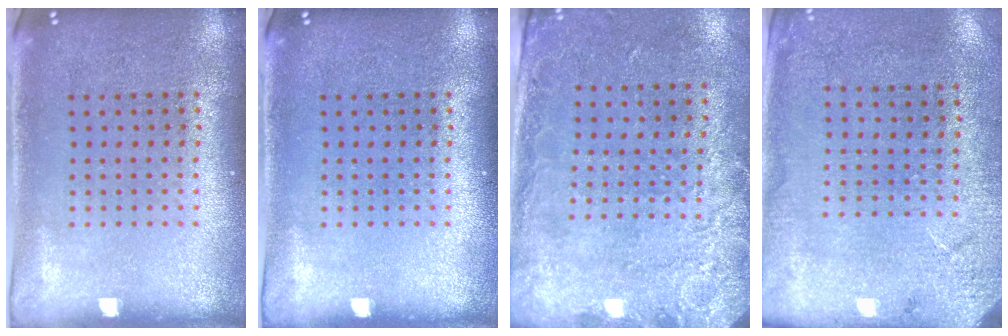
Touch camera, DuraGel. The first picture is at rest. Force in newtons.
{"total": 0.0}
{"total": 2.6, "press": 1.9, "slide": 1.8}
{"total": 2.6, "press": 2.4, "slide": 0.9}